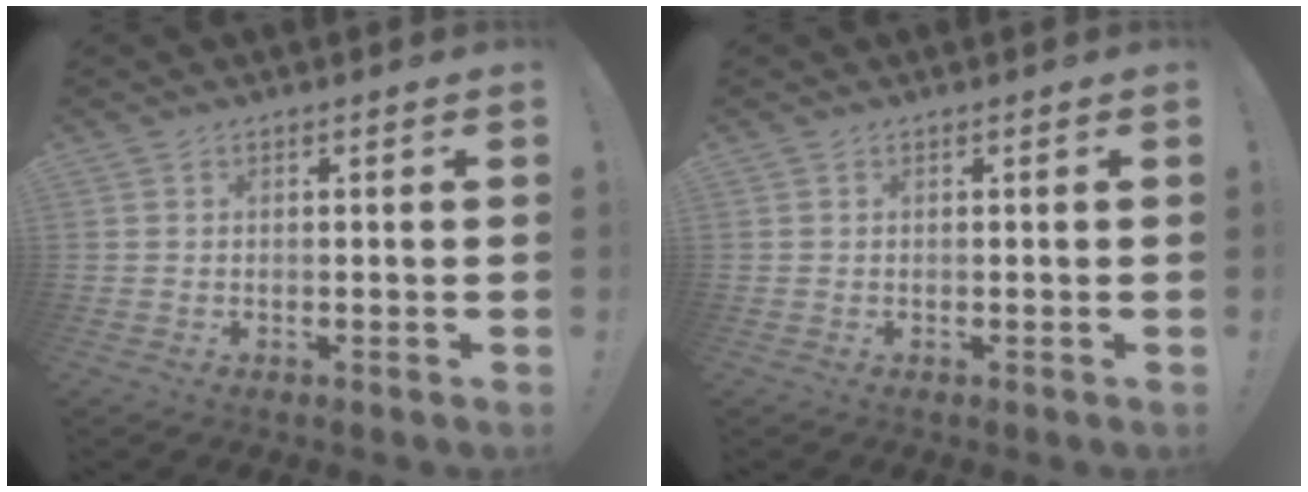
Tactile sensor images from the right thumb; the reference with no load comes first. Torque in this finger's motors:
{"motor_torque": [-0.09, 0.09, -0.07, 0.07, 0.01]}